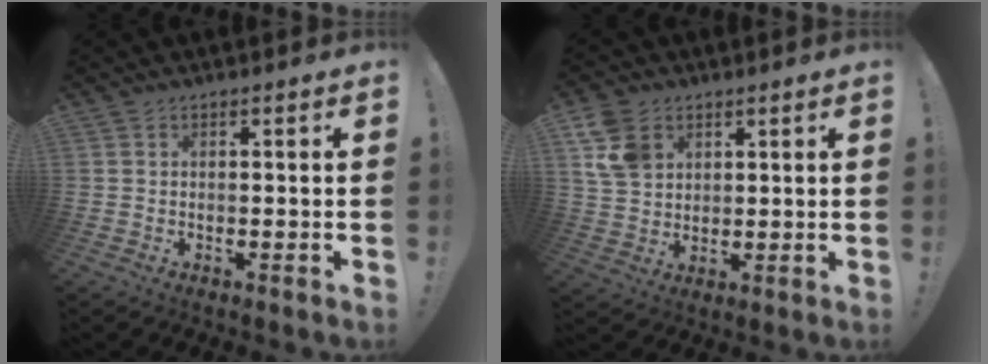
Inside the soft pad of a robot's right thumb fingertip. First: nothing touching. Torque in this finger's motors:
{"motor_torque": [1.13, 1.51, 1.00, 0.26, 0.06]}